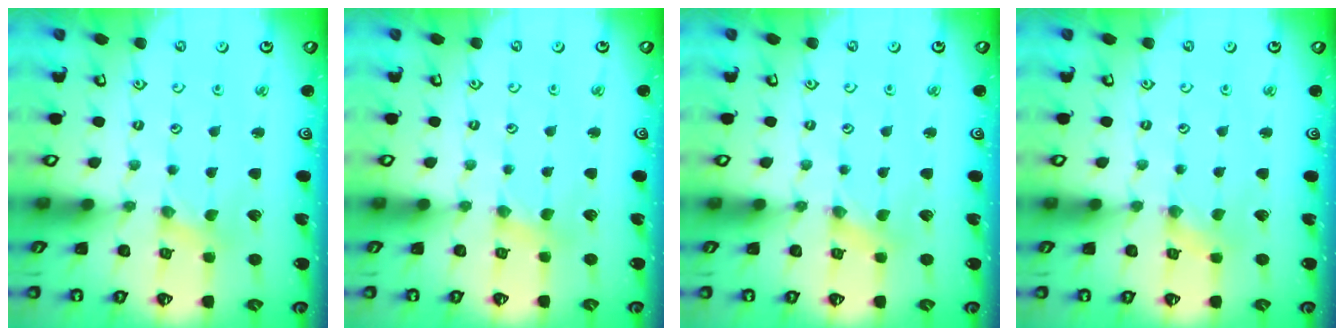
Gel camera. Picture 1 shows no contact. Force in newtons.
{"total": 2.8, "press": 2.8, "slide": 0.4}
{"total": 0.0}
{"total": 0.9, "press": 0.9, "slide": 0.3}